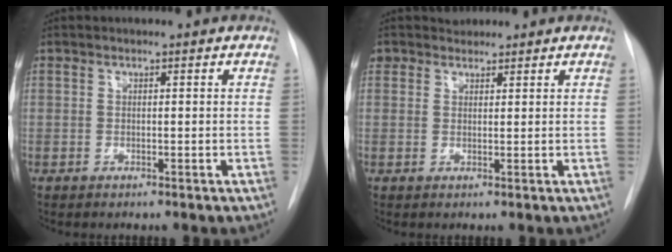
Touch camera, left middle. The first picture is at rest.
{"total": 2.4, "force": [1.9, 1.5, -0.4], "torque": [0.010, 0.012, 0.031]}